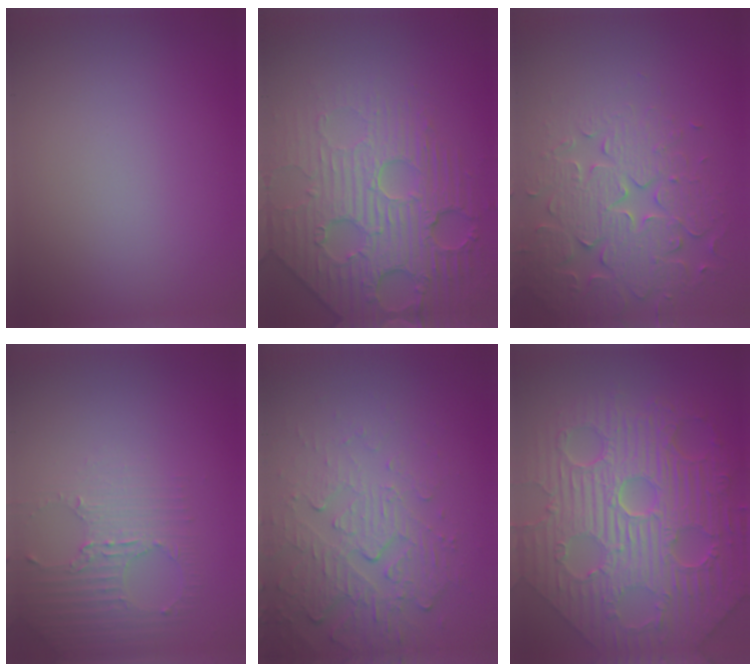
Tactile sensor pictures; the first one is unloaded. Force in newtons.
{"total": 6.2, "press": 5.3, "slide": 3.4}
{"total": 5.1, "press": 5.0, "slide": 1.0}
{"total": 2.8, "press": 2.4, "slide": 1.4}
{"total": 5.4, "press": 3.7, "slide": 4.0}
{"total": 12.5, "press": 8.2, "slide": 9.3}